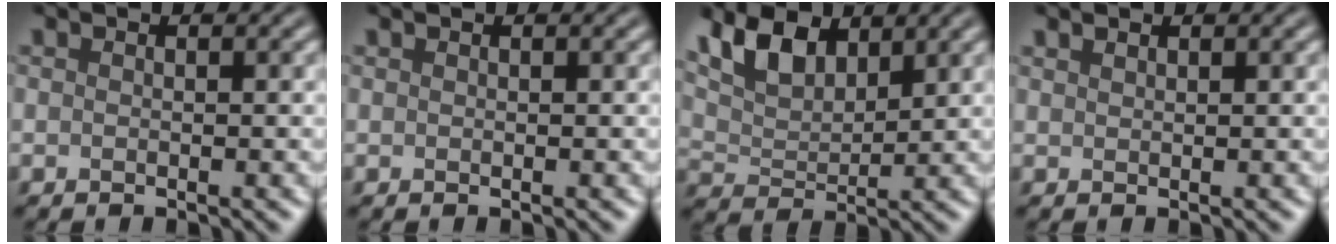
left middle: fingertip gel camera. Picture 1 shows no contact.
{"total": 0.0}
{"total": 5.6, "force": [3.6, 2.8, 3.3], "torque": [-0.077, 0.003, 0.067]}
{"total": 0.6, "force": [0.5, 0.2, 0.2], "torque": [-0.006, -0.001, 0.014]}